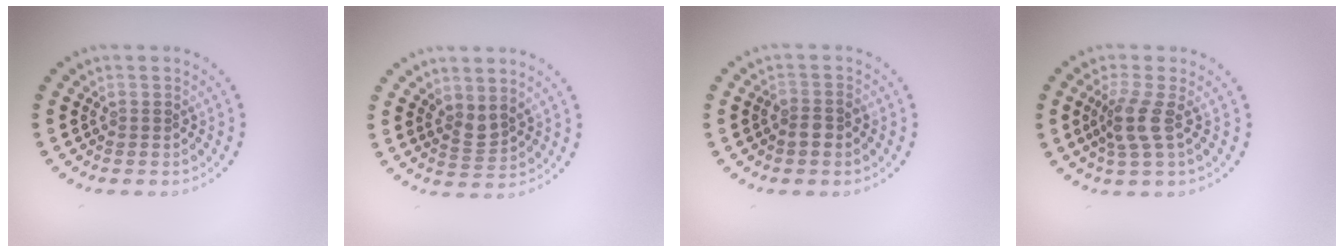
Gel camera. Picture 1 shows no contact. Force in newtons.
{"total": 1.9, "press": 1.4, "slide": 1.3}
{"total": 1.4, "press": 1.3, "slide": 0.5}
{"total": 2.5, "press": 1.9, "slide": 1.7}